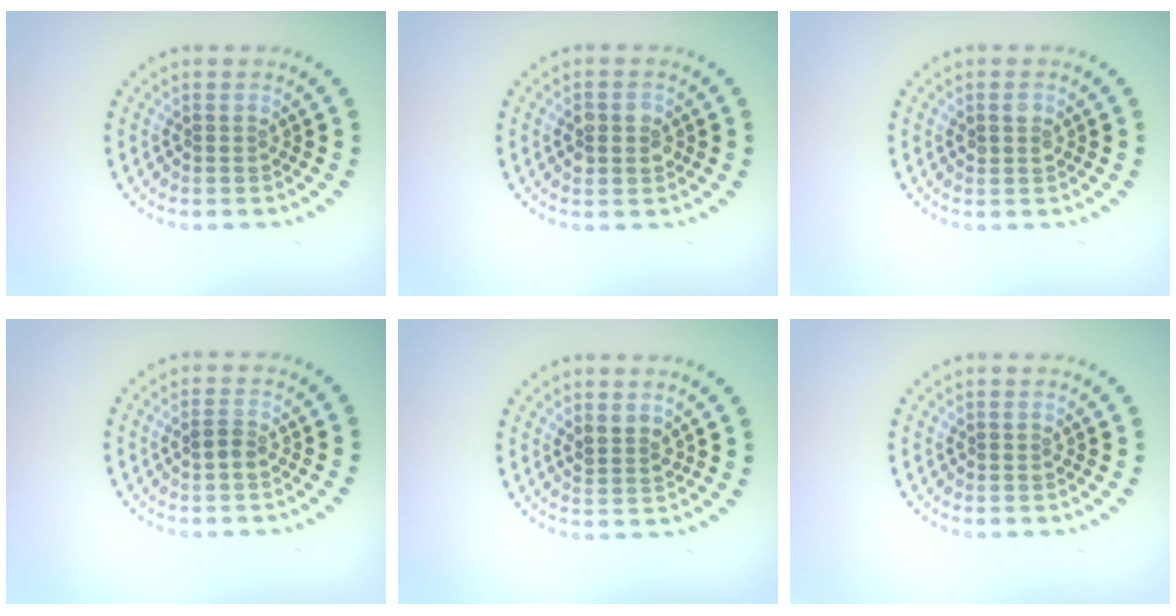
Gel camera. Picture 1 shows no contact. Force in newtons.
{"total": 2.6, "press": 2.6, "slide": 0.3}
{"total": 1.2, "press": 1.1, "slide": 0.3}
{"total": 1.1, "press": 1.1, "slide": 0.3}
{"total": 1.5, "press": 1.3, "slide": 0.7}
{"total": 0.0}